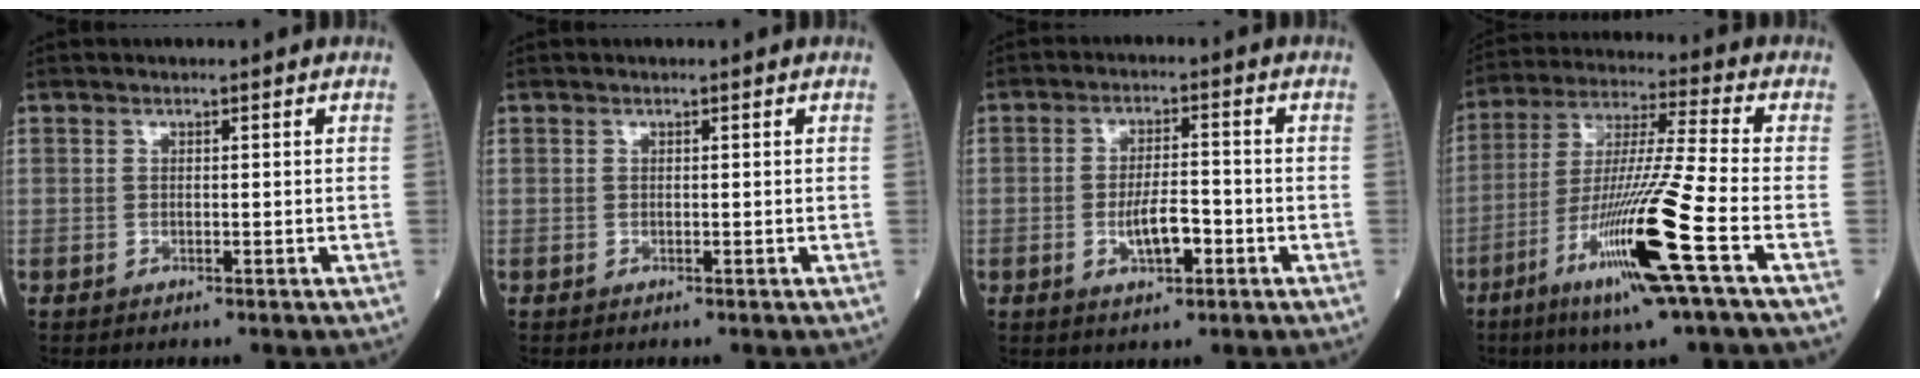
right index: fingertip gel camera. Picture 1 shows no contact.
{"total": 0.0}
{"total": 6.6, "force": [-2.2, 2.0, 5.9], "torque": [-0.109, 0.003, -0.038]}
{"total": 17.1, "force": [-7.1, -1.3, 15.5], "torque": [-0.314, -0.030, -0.136]}